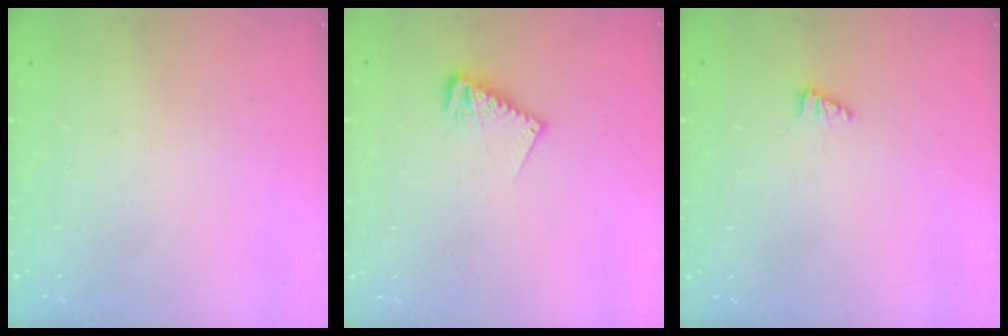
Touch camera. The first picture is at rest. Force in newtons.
{"total": 7.3, "press": 7.3, "slide": 0.0}
{"total": 1.6, "press": 1.5, "slide": 0.3}